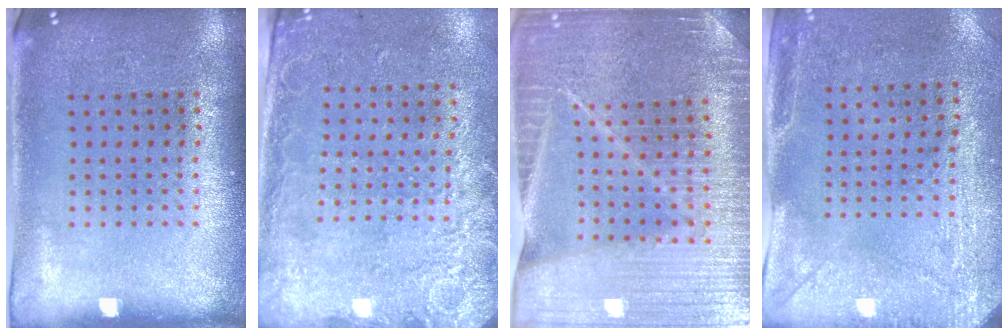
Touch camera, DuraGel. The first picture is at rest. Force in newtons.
{"total": 2.6, "press": 2.0, "slide": 1.7}
{"total": 3.9, "press": 3.8, "slide": 0.9}
{"total": 2.9, "press": 2.3, "slide": 1.8}